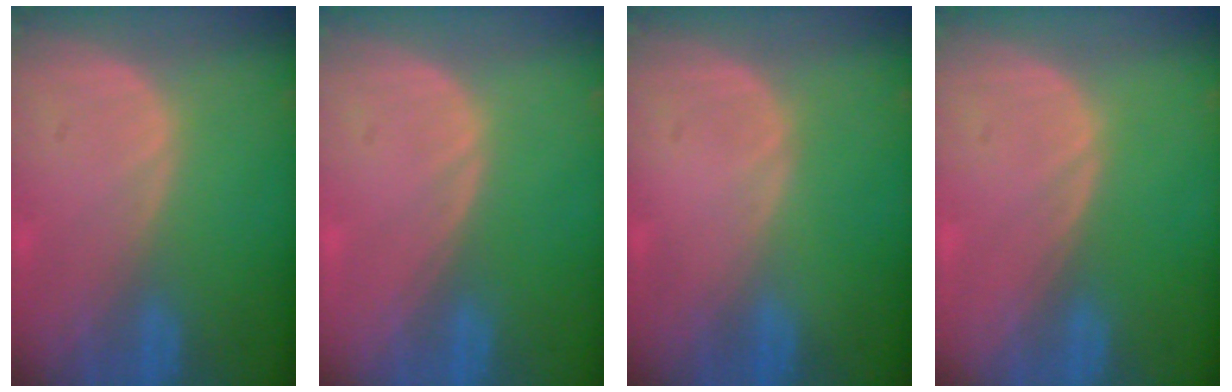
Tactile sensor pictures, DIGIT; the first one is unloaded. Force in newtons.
{"total": 0.0}
{"total": 0.0}
{"total": 0.0}